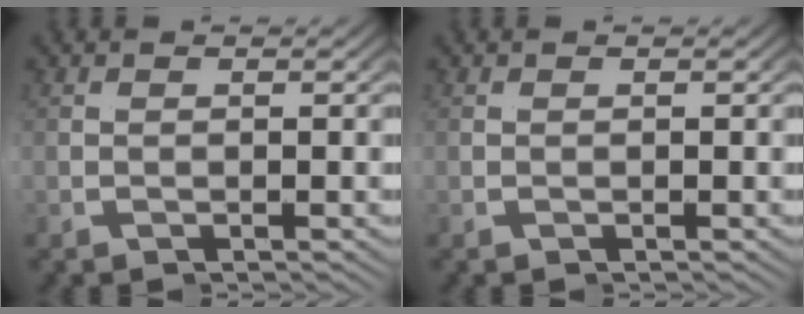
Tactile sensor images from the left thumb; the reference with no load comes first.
{"total": 0.0}